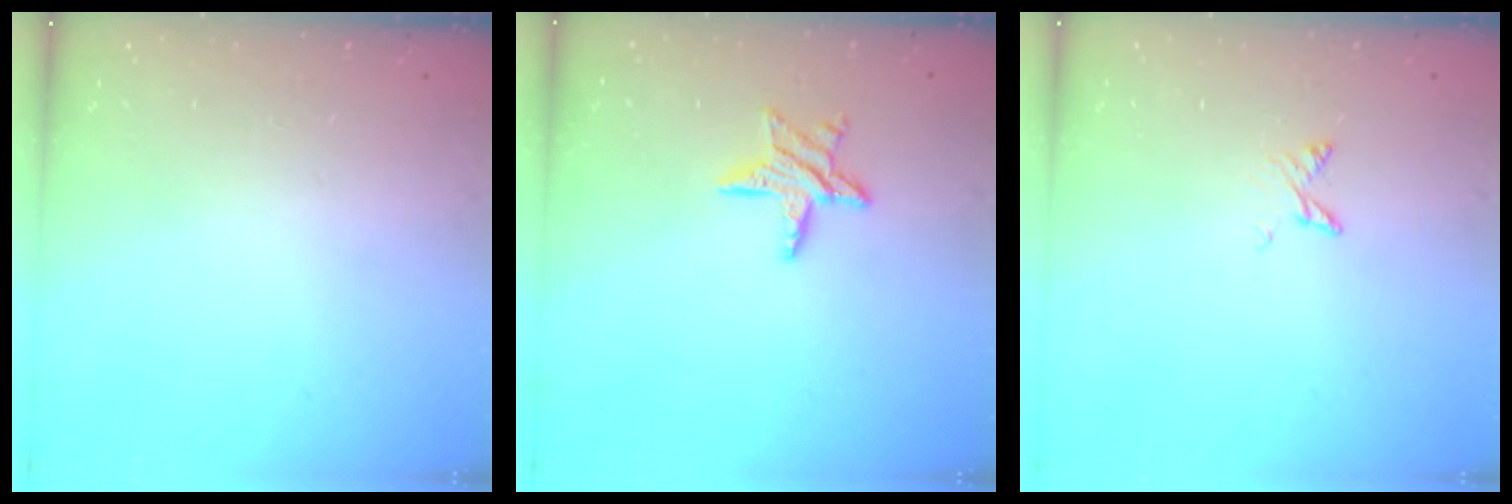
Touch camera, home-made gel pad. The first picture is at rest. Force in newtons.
{"total": 8.7, "press": 8.6, "slide": 1.0}
{"total": 4.7, "press": 4.6, "slide": 0.6}